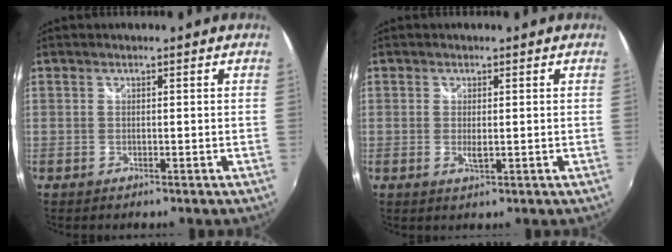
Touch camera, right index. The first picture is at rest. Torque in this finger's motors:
{"motor_torque": [-0.03, 0.10, 0.02, 0.03]}